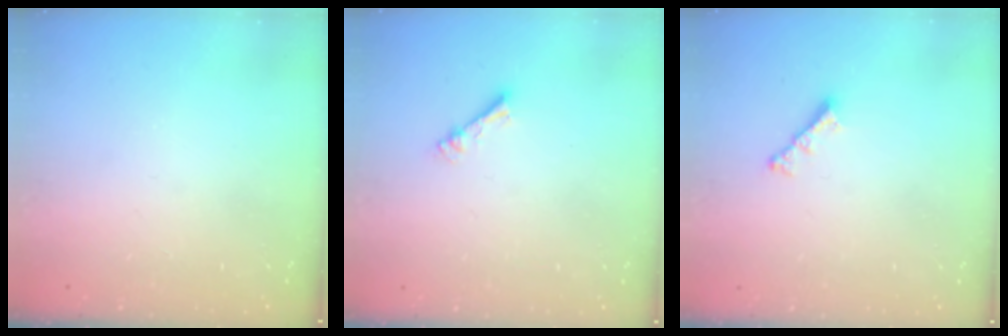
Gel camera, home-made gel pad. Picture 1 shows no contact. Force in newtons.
{"total": 2.3, "press": 2.2, "slide": 0.4}
{"total": 3.2, "press": 3.2, "slide": 0.7}